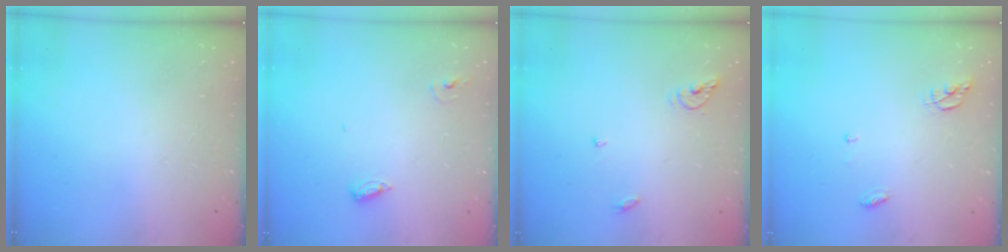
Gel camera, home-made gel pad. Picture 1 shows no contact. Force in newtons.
{"total": 6.0, "press": 5.8, "slide": 1.5}
{"total": 5.8, "press": 5.8, "slide": 0.4}
{"total": 5.2, "press": 5.2, "slide": 0.2}